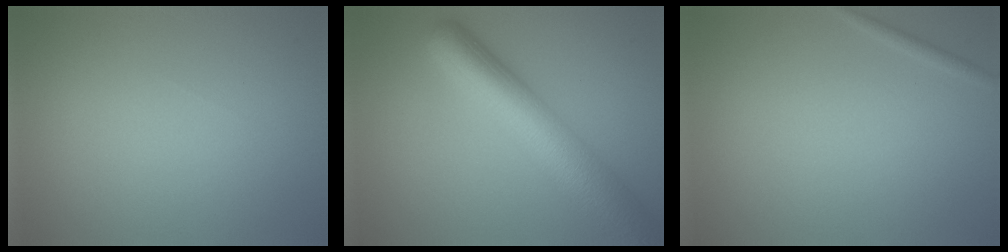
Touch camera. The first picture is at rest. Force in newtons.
{"total": 8.6, "press": 8.5, "slide": 0.5}
{"total": 0.6, "press": 0.6, "slide": 0.1}